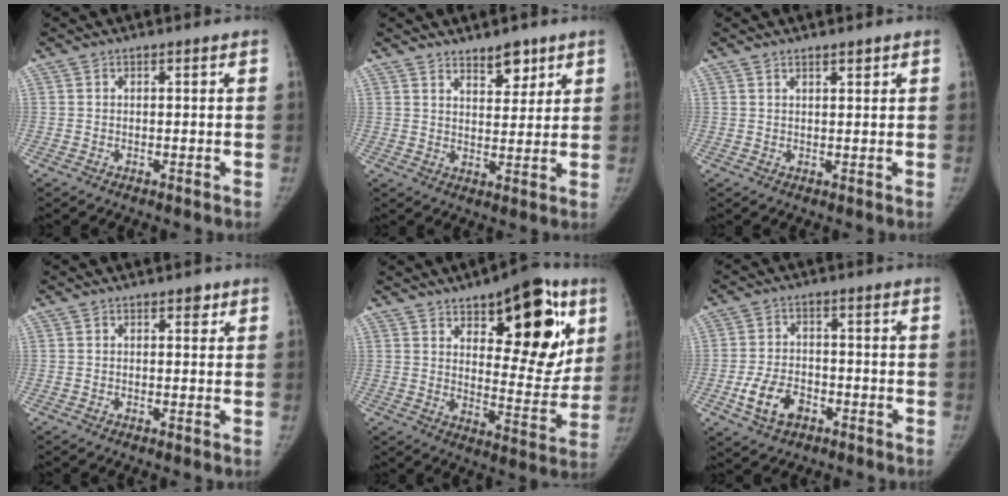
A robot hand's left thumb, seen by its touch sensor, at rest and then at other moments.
{"total": 5.6, "force": [4.0, 2.6, 2.9], "torque": [-0.018, -0.030, 0.065]}
{"total": 1.5, "force": [1.1, 0.4, 0.9], "torque": [-0.009, -0.007, 0.019]}
{"total": 1.5, "force": [0.9, 0.9, 0.8], "torque": [0.001, -0.002, 0.008]}
{"total": 22.5, "force": [10.3, 10.0, 17.3], "torque": [-0.176, -0.046, 0.146]}
{"total": 7.7, "force": [-3.4, 5.0, 4.8], "torque": [-0.085, 0.016, -0.058]}